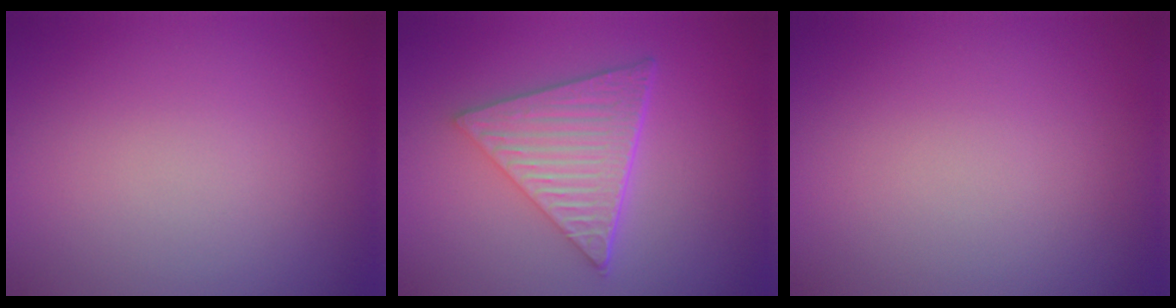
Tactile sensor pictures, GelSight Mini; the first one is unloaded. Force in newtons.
{"total": 6.4, "press": 4.6, "slide": 4.3}
{"total": 0.0}